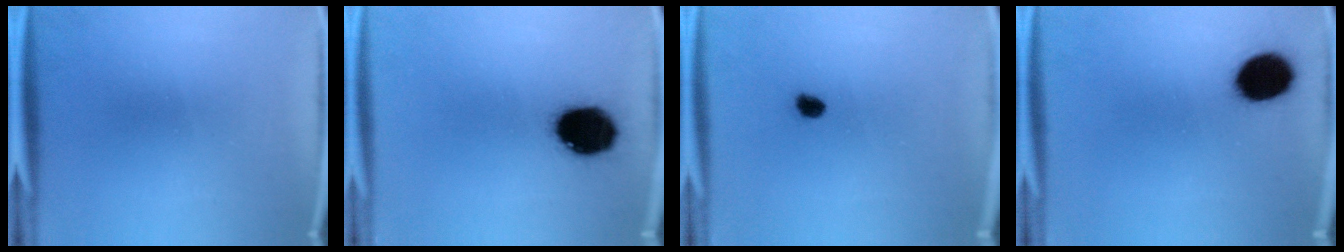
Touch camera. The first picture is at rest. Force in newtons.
{"total": 14.5}
{"total": 3.0}
{"total": 11.5}